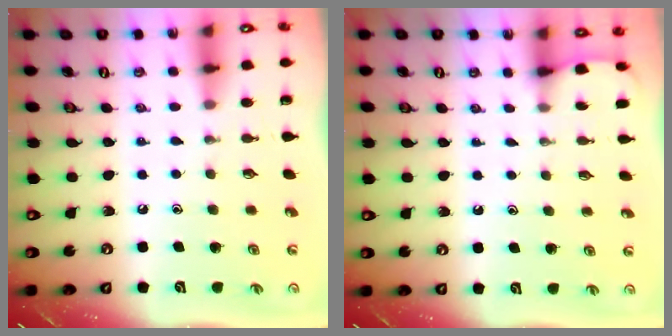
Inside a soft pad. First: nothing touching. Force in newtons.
{"total": 1.8, "press": 1.8, "slide": 0.2}